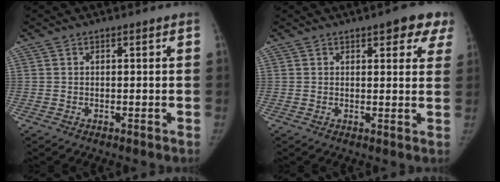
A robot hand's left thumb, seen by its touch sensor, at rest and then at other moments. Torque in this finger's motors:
{"motor_torque": [-0.04, 0.16, 0.12, 0.12, -0.03]}